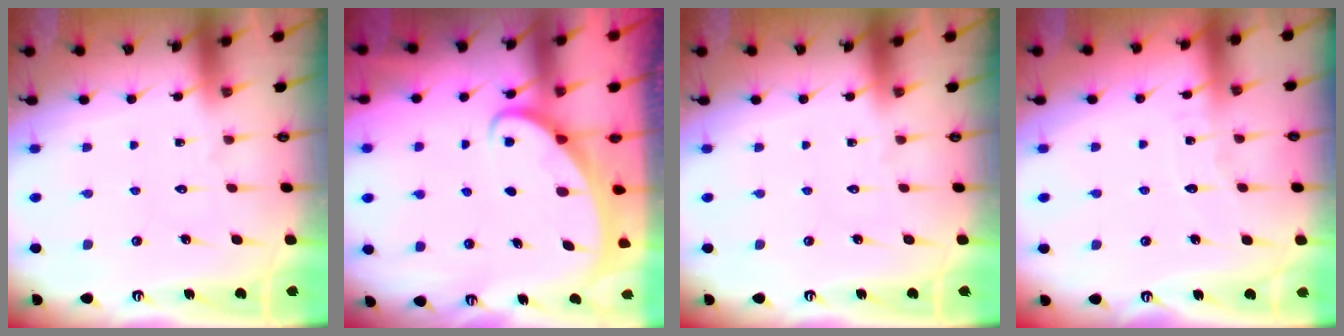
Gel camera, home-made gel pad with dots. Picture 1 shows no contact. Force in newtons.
{"total": 2.1, "press": 2.1, "slide": 0.2}
{"total": 0.0}
{"total": 4.2, "press": 4.2, "slide": 0.3}